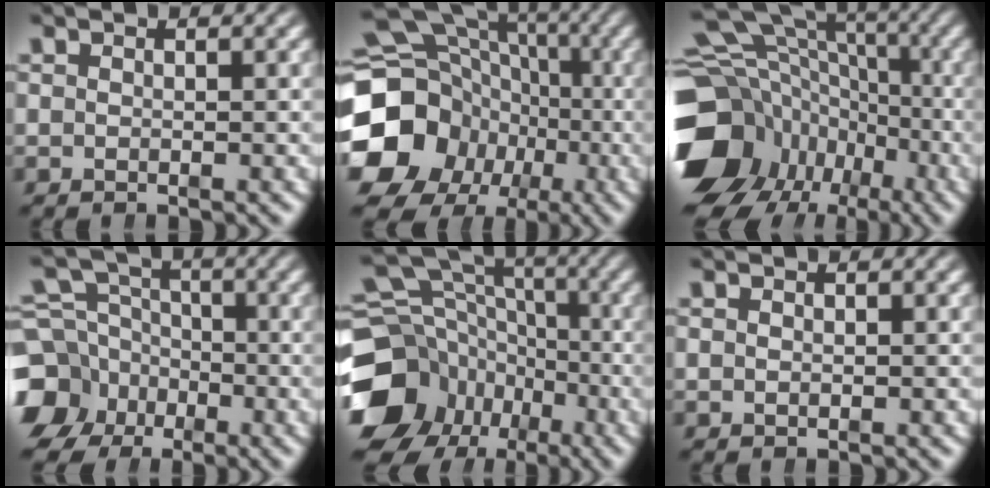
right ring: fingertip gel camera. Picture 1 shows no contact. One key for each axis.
{"total": 16.8, "fx": -2.4, "fy": 14.5, "fz": 8.2, "tx": -0.174, "ty": -0.052, "tz": -0.034}
{"total": 15.0, "fx": -3.2, "fy": 12.3, "fz": 8.0, "tx": -0.128, "ty": -0.048, "tz": -0.043}
{"total": 11.4, "fx": -2.9, "fy": 10.2, "fz": 4.2, "tx": -0.081, "ty": -0.053, "tz": -0.047}
{"total": 14.1, "fx": -3.1, "fy": 11.8, "fz": 7.0, "tx": -0.116, "ty": -0.051, "tz": -0.043}
{"total": 0.0}